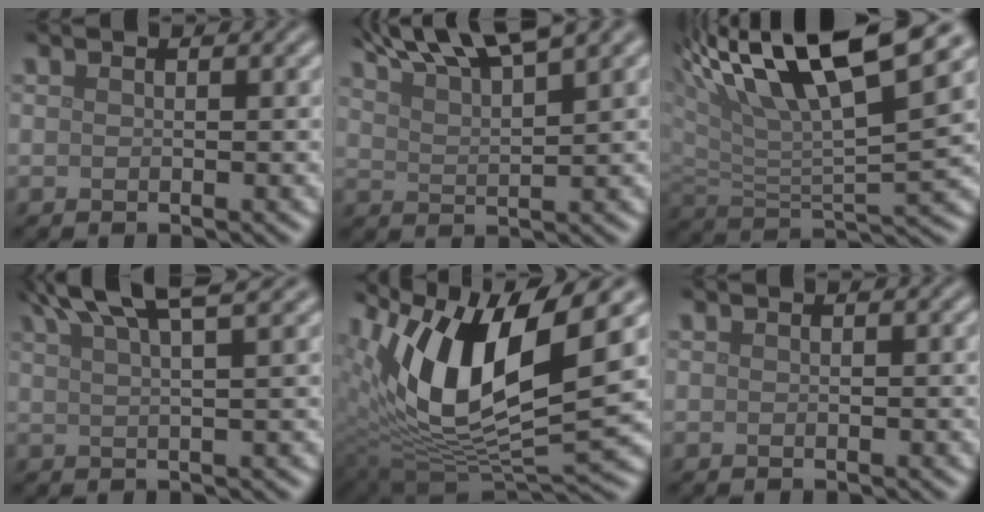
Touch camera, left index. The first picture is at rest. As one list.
[{"total": 8.4, "force": [6.6, 1.4, 5.0], "torque": [-0.076, 0.024, 0.098]}, {"total": 13.6, "force": [8.2, 3.6, 10.3], "torque": [-0.189, 0.021, 0.141]}, {"total": 7.5, "force": [5.6, 1.5, 4.7], "torque": [-0.056, 0.032, 0.056]}, {"total": 12.8, "force": [4.4, 4.7, 11.0], "torque": [-0.209, -0.003, 0.083]}, {"total": 0.0}]